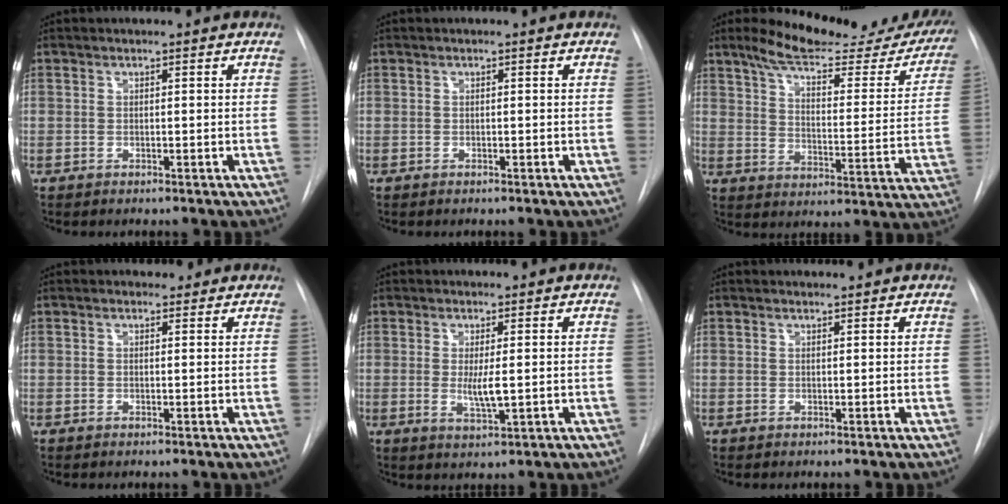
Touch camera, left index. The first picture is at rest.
{"total": 0.0}
{"total": 24.5, "force": [21.2, 5.6, 11.0], "torque": [-0.147, -0.041, 0.265]}
{"total": 1.9, "force": [1.5, 1.0, 0.2], "torque": [0.002, 0.006, 0.017]}
{"total": 3.3, "force": [0.1, 0.5, 3.3], "torque": [-0.064, -0.010, 0.007]}
{"total": 1.1, "force": [1.1, 0.1, 0.0], "torque": [-0.009, 0.006, 0.022]}